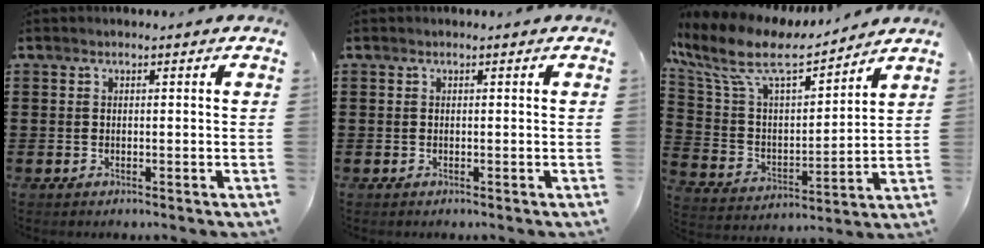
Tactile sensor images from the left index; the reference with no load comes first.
{"total": 0.0}
{"total": 11.0, "force": [8.4, 3.4, 6.3], "torque": [-0.155, -0.041, 0.145]}